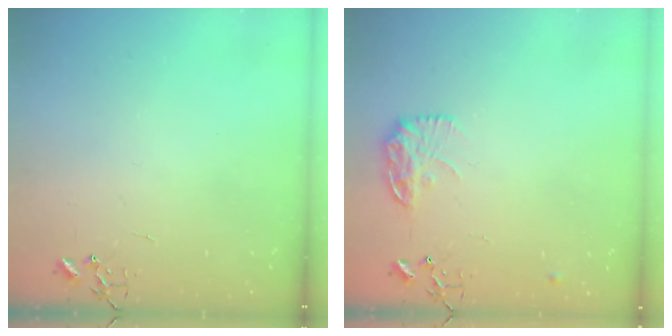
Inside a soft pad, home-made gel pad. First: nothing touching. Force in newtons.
{"total": 12.3, "press": 12.3, "slide": 0.5}